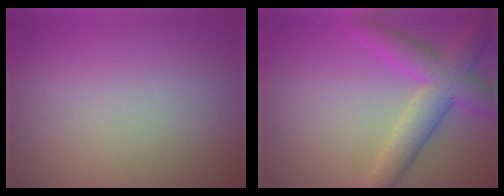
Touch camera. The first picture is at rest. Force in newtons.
{"total": 6.2, "press": 6.2, "slide": 0.2}